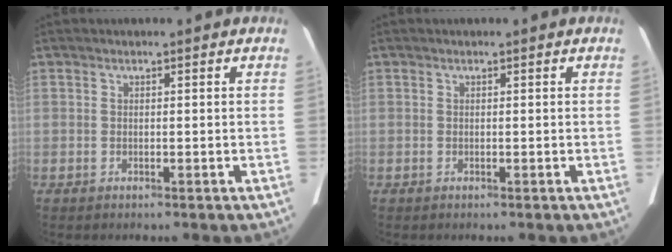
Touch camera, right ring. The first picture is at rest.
{"total": 0.0}